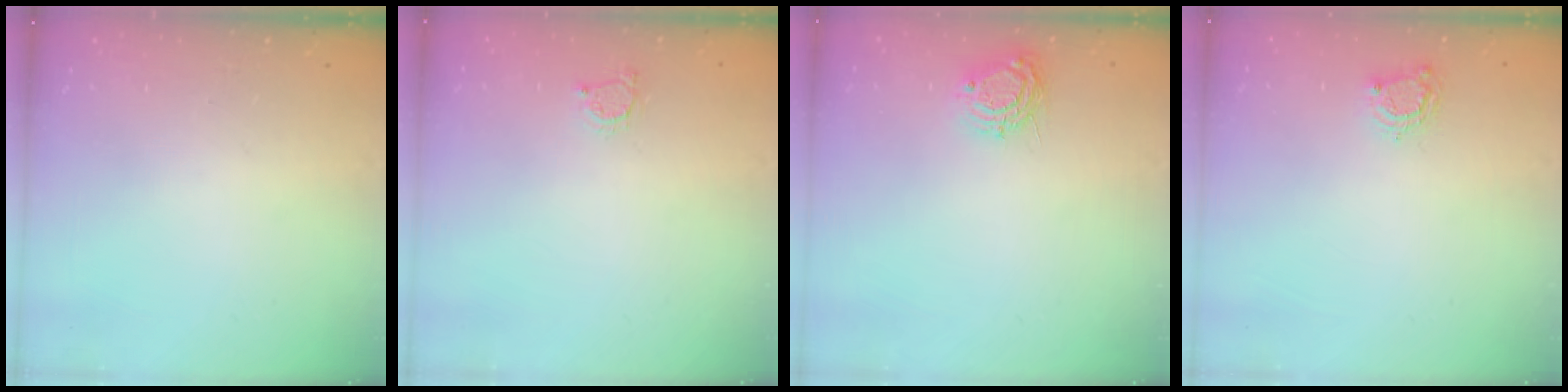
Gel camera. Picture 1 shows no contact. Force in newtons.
{"total": 2.2, "press": 2.2, "slide": 0.4}
{"total": 7.9, "press": 7.9, "slide": 0.7}
{"total": 4.8, "press": 4.8, "slide": 0.2}